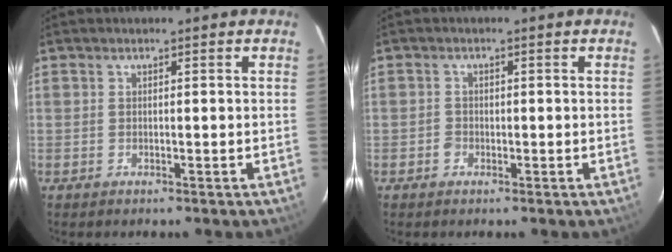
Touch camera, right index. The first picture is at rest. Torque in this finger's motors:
{"motor_torque": [-0.06, 0.06, 0.01, 0.03]}